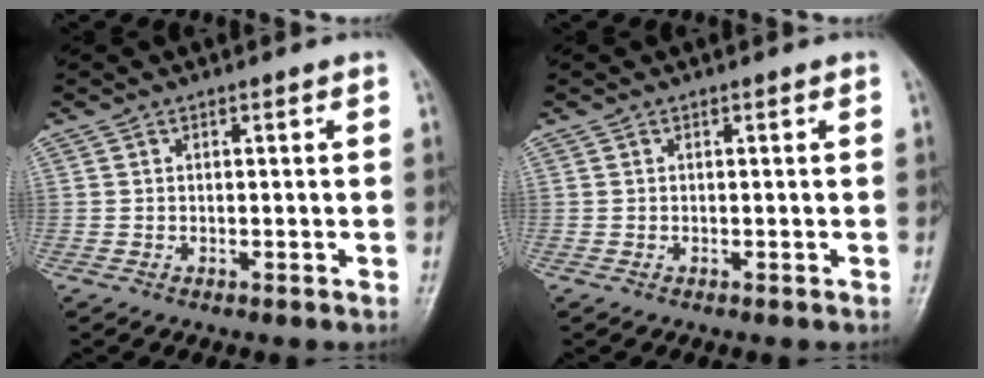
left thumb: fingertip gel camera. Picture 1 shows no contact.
{"total": 0.0}